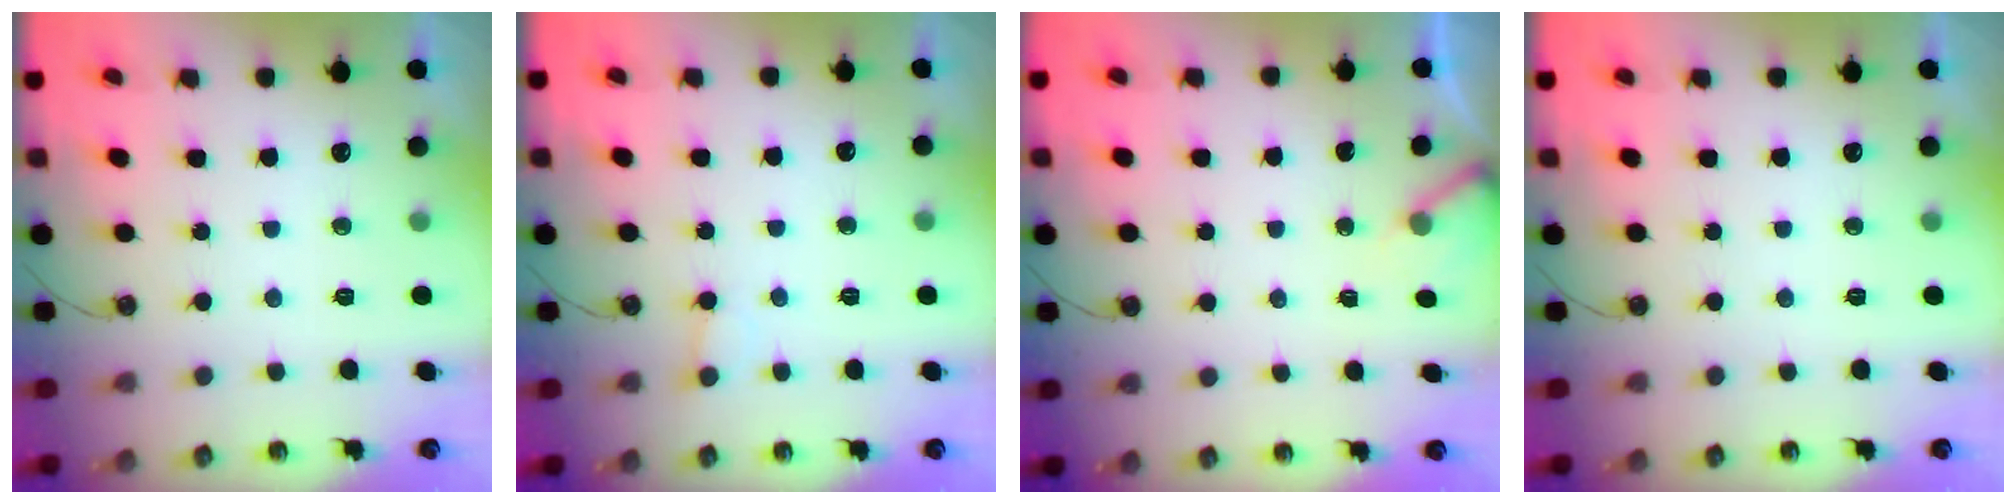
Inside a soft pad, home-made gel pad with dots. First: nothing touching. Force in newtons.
{"total": 3.7, "press": 3.7, "slide": 0.3}
{"total": 2.7, "press": 2.7, "slide": 0.2}
{"total": 0.0}